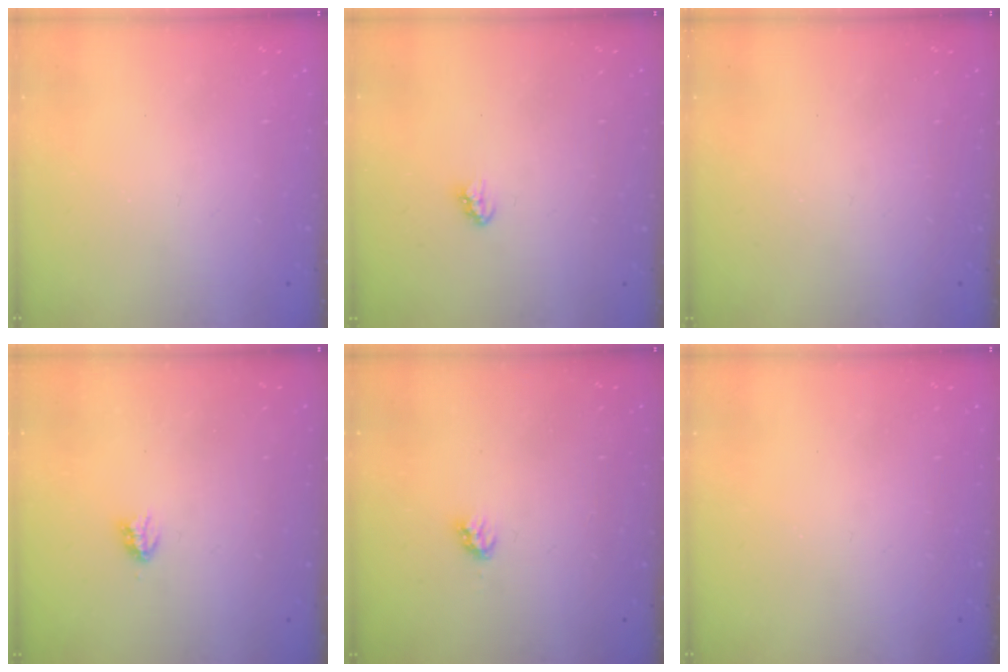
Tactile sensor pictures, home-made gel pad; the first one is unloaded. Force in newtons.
{"total": 2.9, "press": 2.9, "slide": 0.2}
{"total": 0.0}
{"total": 2.9, "press": 2.9, "slide": 0.5}
{"total": 2.8, "press": 2.8, "slide": 0.2}
{"total": 0.0}